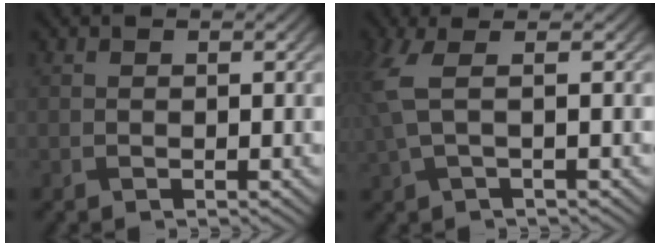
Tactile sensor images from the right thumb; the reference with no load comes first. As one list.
[{"total": 4.5, "force": [1.1, 1.3, 4.1], "torque": [-0.099, 0.009, 0.016]}]